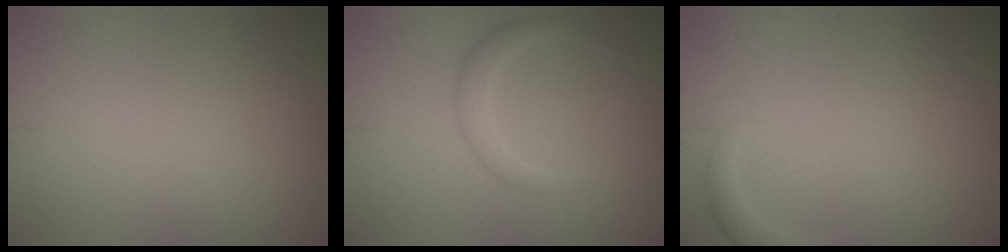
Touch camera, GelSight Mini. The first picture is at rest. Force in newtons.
{"total": 1.8, "press": 1.8, "slide": 0.1}
{"total": 1.2, "press": 1.2, "slide": 0.1}